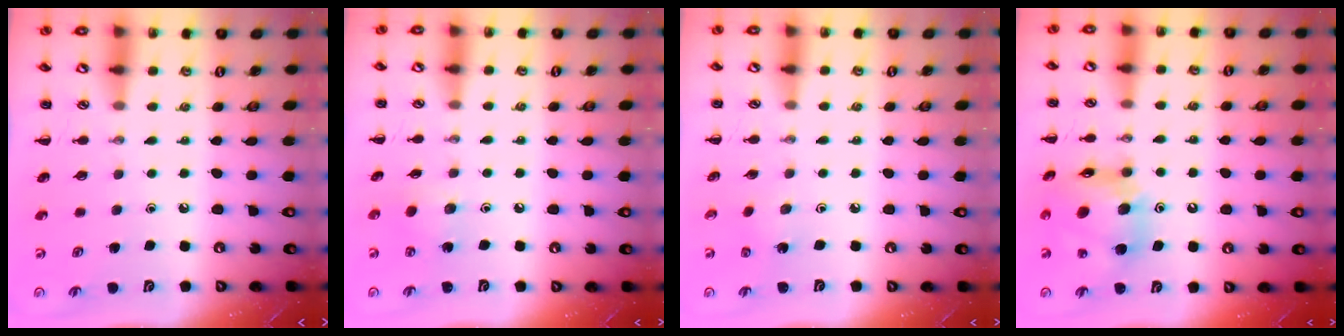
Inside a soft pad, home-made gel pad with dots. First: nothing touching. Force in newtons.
{"total": 4.2, "press": 4.0, "slide": 1.2}
{"total": 1.1, "press": 1.0, "slide": 0.5}
{"total": 13.5, "press": 12.9, "slide": 4.1}